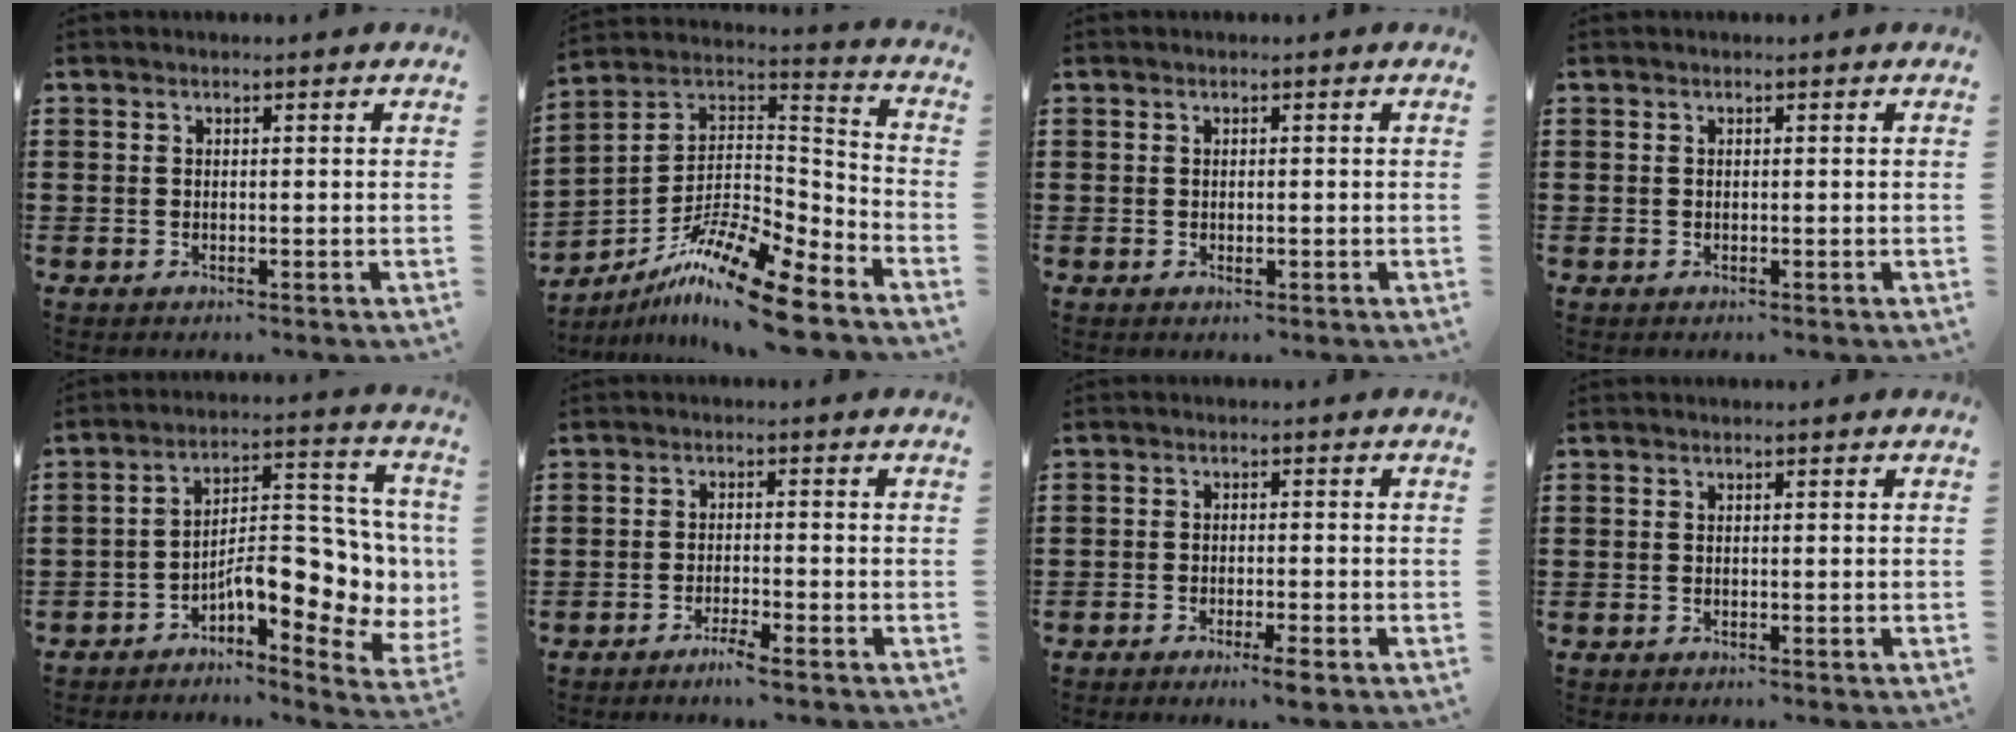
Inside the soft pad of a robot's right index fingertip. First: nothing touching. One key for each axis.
{"total": 13.6, "fx": -10.9, "fy": 2.7, "fz": 7.7, "tx": -0.149, "ty": 0.021, "tz": -0.209}
{"total": 0.7, "fx": 0.0, "fy": 0.3, "fz": 0.7, "tx": -0.013, "ty": -0.001, "tz": -0.001}
{"total": 0.0}
{"total": 9.9, "fx": -2.4, "fy": 4.6, "fz": 8.4, "tx": -0.122, "ty": -0.020, "tz": -0.046}
{"total": 2.3, "fx": -2.0, "fy": -0.2, "fz": 1.2, "tx": -0.028, "ty": -0.003, "tz": -0.039}
{"total": 2.5, "fx": -2.0, "fy": 0.0, "fz": 1.5, "tx": -0.025, "ty": 0.002, "tz": -0.036}
{"total": 0.0}